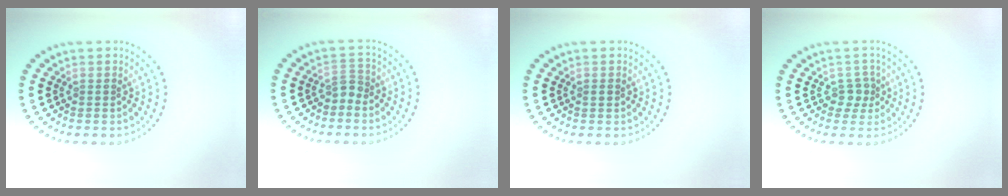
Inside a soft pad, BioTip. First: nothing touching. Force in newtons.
{"total": 1.5, "press": 1.1, "slide": 1.0}
{"total": 0.5, "press": 0.5, "slide": 0.2}
{"total": 1.6, "press": 1.3, "slide": 1.0}